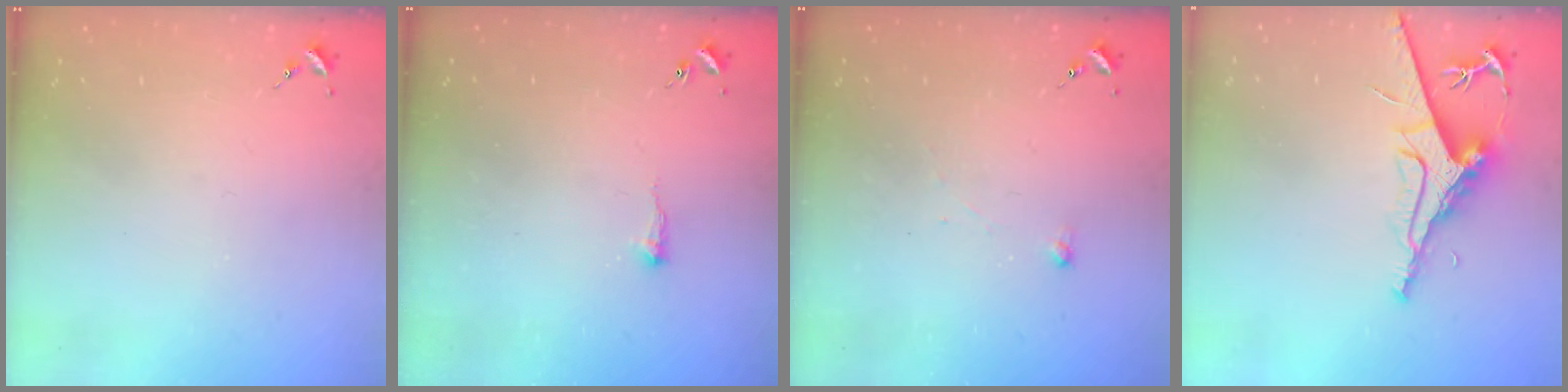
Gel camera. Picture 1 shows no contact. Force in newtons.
{"total": 4.6, "press": 4.6, "slide": 0.7}
{"total": 2.5, "press": 2.5, "slide": 0.5}
{"total": 9.3, "press": 9.3, "slide": 1.1}